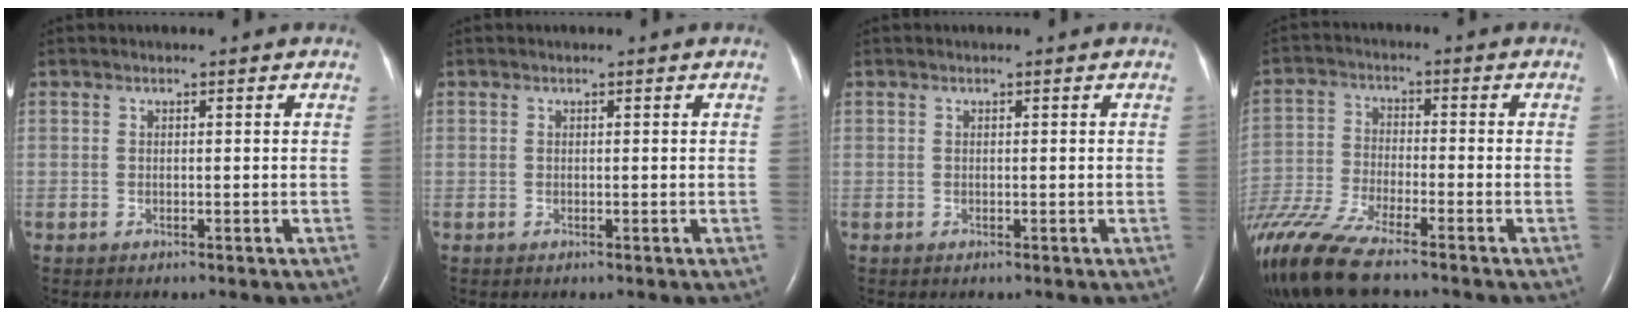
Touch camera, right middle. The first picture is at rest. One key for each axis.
{"total": 0.0}
{"total": 0.0}
{"total": 14.4, "fx": -11.4, "fy": 1.9, "fz": 8.5, "tx": -0.194, "ty": -0.038, "tz": -0.212}